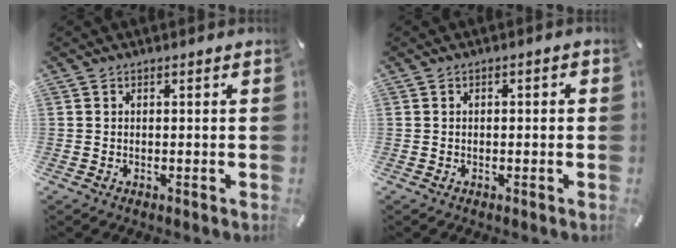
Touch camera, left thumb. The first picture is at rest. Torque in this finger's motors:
{"motor_torque": [-0.18, -0.24, -0.05, 0.00, -0.01]}